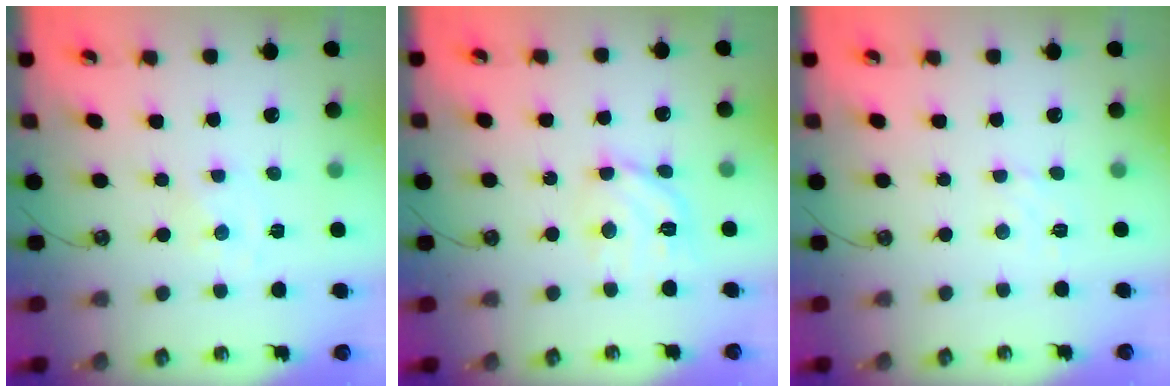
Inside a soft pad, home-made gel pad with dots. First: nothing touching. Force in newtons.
{"total": 12.1, "press": 12.0, "slide": 0.9}
{"total": 1.6, "press": 1.5, "slide": 0.5}